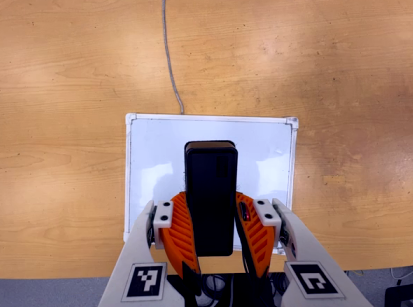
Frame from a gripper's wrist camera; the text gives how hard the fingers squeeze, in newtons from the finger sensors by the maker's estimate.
{"total": 8.6, "left": 6.8, "right": 10.3}